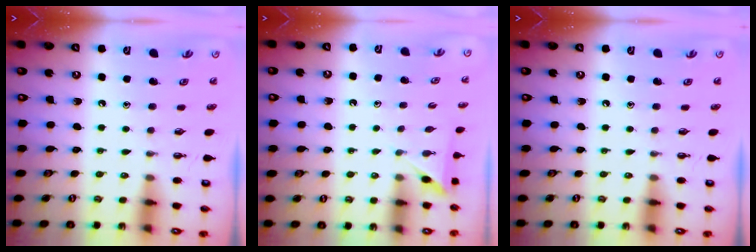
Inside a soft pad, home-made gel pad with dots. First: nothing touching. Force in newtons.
{"total": 2.2, "press": 2.2, "slide": 0.2}
{"total": 0.0}